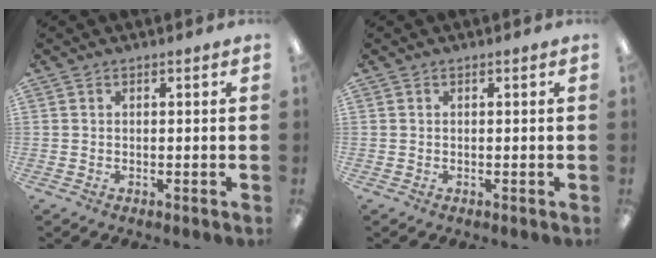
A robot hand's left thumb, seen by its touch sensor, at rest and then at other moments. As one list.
[{"total": 0.0}]